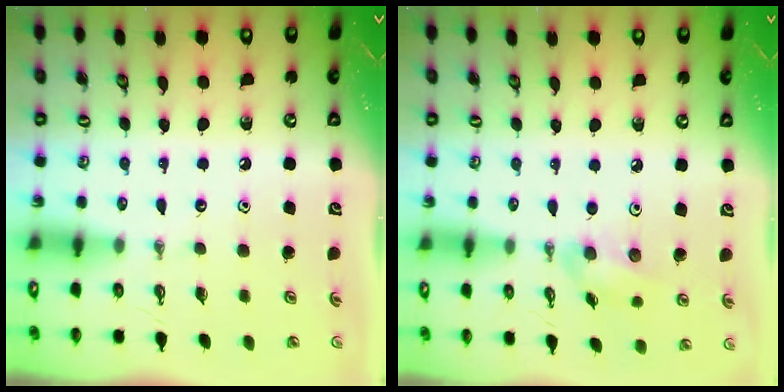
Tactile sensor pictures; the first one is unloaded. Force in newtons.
{"total": 7.3, "press": 6.9, "slide": 2.3}